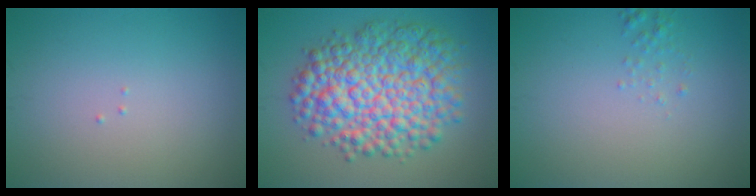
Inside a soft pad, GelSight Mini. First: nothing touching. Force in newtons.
{"total": 10.0, "press": 10.0, "slide": 0.2}
{"total": 0.8, "press": 0.8, "slide": 0.1}